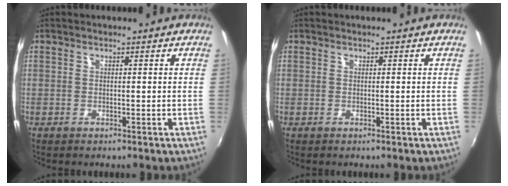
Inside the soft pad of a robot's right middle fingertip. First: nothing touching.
{"total": 0.0}